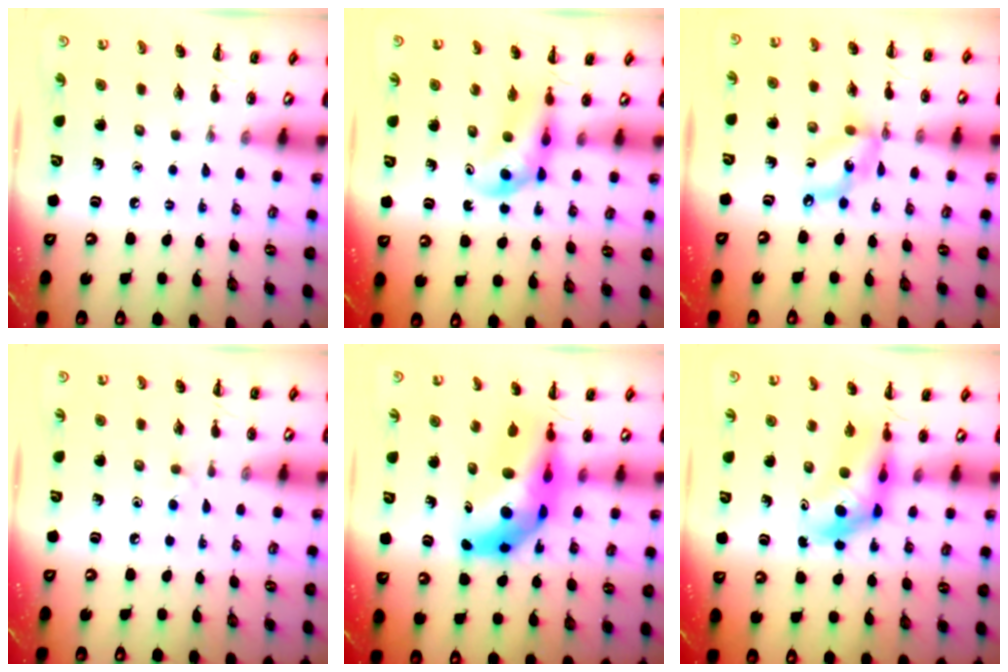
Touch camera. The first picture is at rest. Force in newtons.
{"total": 4.3, "press": 4.1, "slide": 1.0}
{"total": 7.7, "press": 7.5, "slide": 1.9}
{"total": 2.4, "press": 2.3, "slide": 0.9}
{"total": 11.0, "press": 10.4, "slide": 3.4}
{"total": 4.9, "press": 4.8, "slide": 1.1}